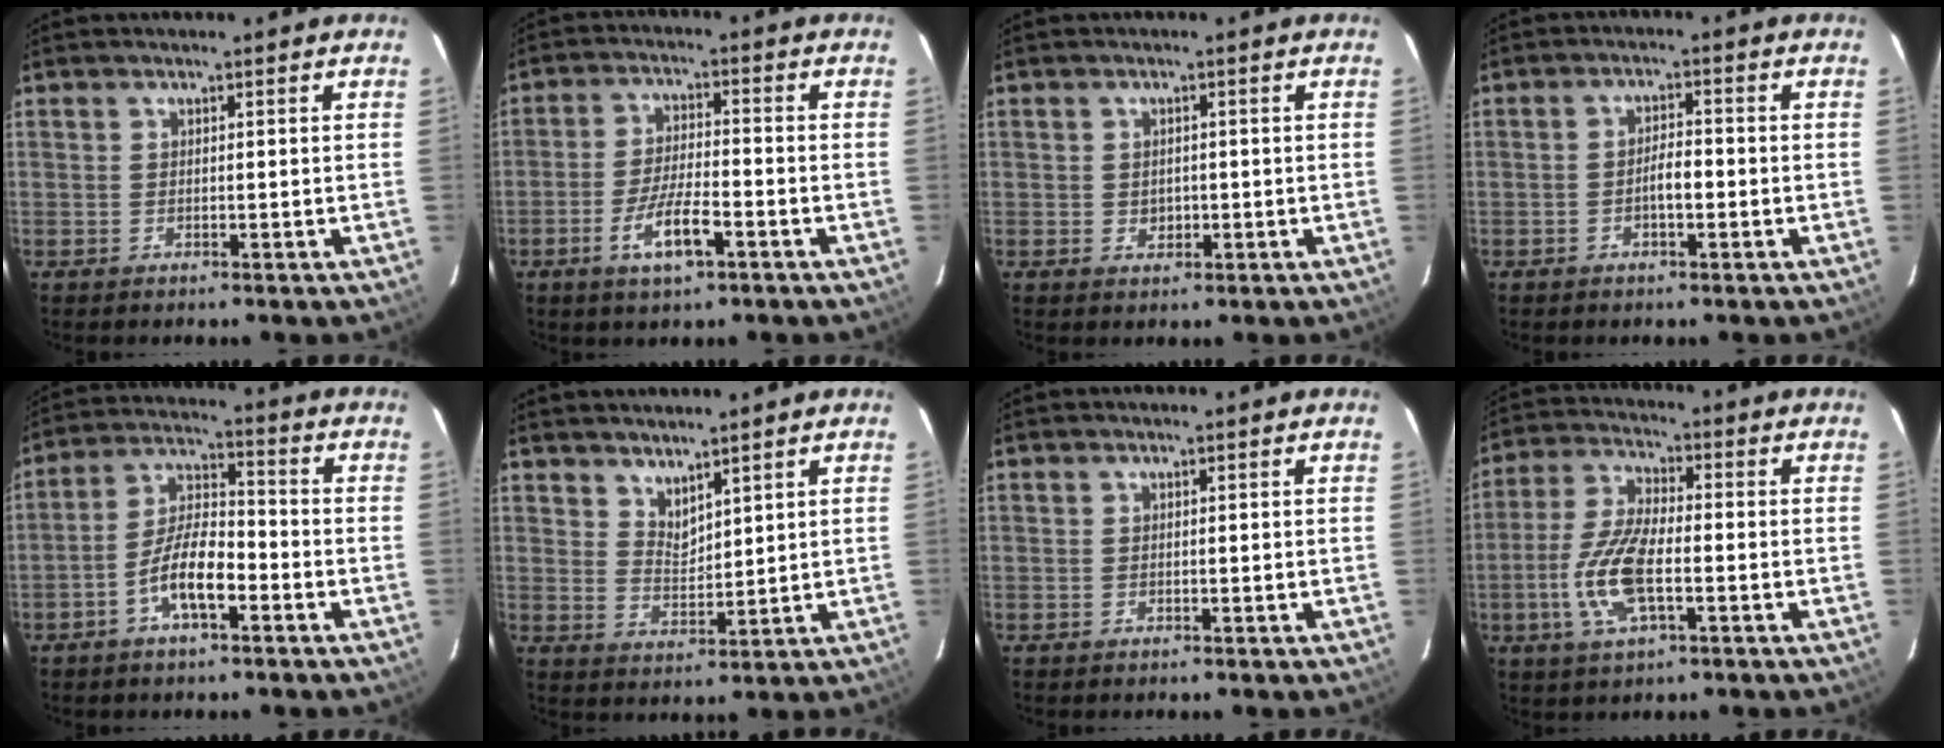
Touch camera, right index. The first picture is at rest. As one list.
[{"total": 7.8, "force": [-3.9, 1.9, 6.5], "torque": [-0.133, -0.006, -0.069]}, {"total": 1.9, "force": [-0.3, 1.7, 0.8], "torque": [-0.013, 0.002, 0.000]}, {"total": 3.0, "force": [-1.2, 0.9, 2.6], "torque": [-0.051, 0.007, -0.018]}, {"total": 8.7, "force": [-4.2, 2.8, 7.1], "torque": [-0.148, 0.012, -0.076]}, {"total": 4.3, "force": [3.8, 1.5, 1.5], "torque": [-0.021, -0.007, 0.071]}, {"total": 0.0}, {"total": 11.0, "force": [-3.2, 3.8, 9.8], "torque": [-0.210, 0.001, -0.065]}]